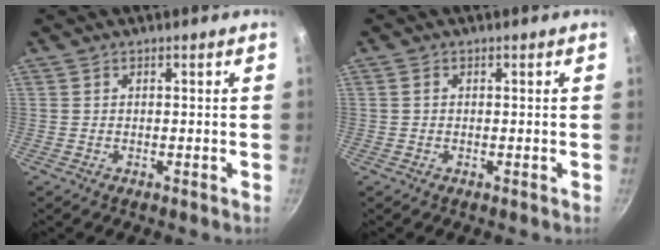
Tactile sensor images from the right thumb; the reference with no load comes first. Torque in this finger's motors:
{"motor_torque": [0.00, 0.01, 0.00, 0.49, 0.00]}